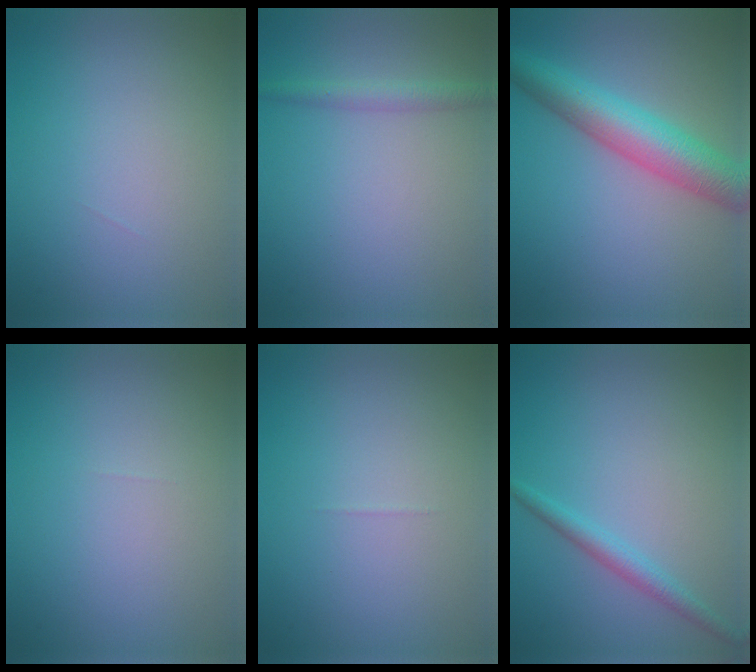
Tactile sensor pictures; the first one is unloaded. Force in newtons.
{"total": 1.8, "press": 1.8, "slide": 0.1}
{"total": 6.8, "press": 6.8, "slide": 0.1}
{"total": 0.0}
{"total": 0.0}
{"total": 2.0, "press": 2.0, "slide": 0.1}